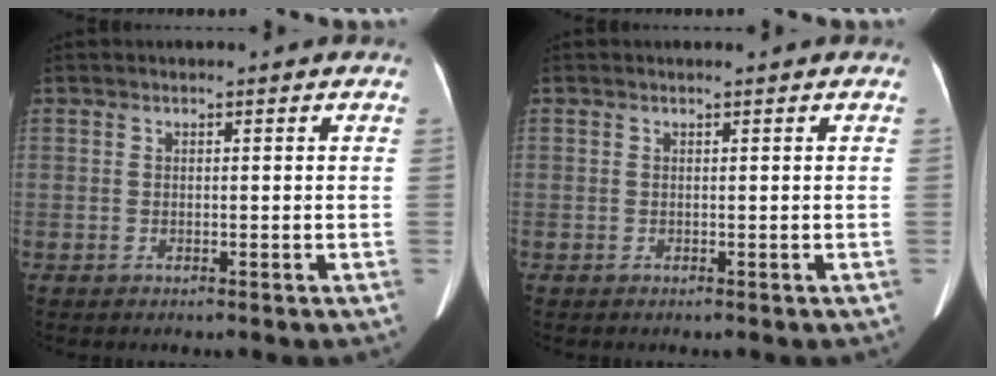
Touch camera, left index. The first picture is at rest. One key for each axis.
{"total": 0.0}